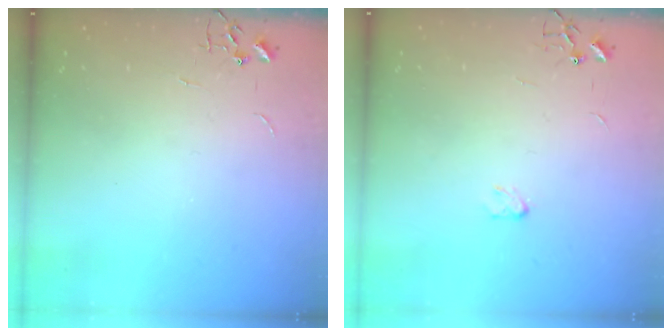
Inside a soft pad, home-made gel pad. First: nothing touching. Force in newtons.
{"total": 2.9, "press": 2.9, "slide": 0.4}